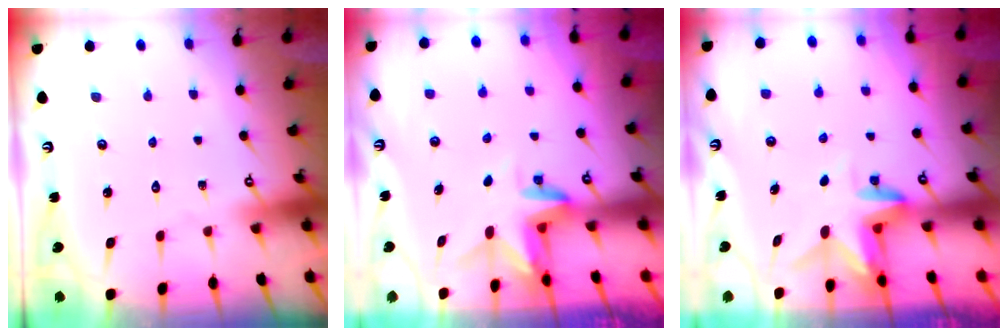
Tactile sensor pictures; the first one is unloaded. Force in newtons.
{"total": 3.0, "press": 3.0, "slide": 0.2}
{"total": 3.1, "press": 3.1, "slide": 0.3}